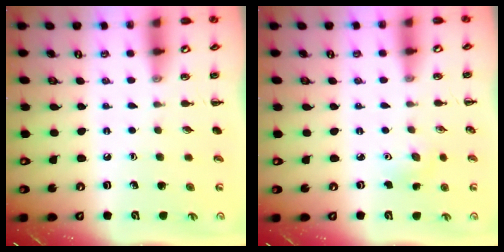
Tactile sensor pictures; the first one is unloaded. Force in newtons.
{"total": 3.9, "press": 3.7, "slide": 1.1}